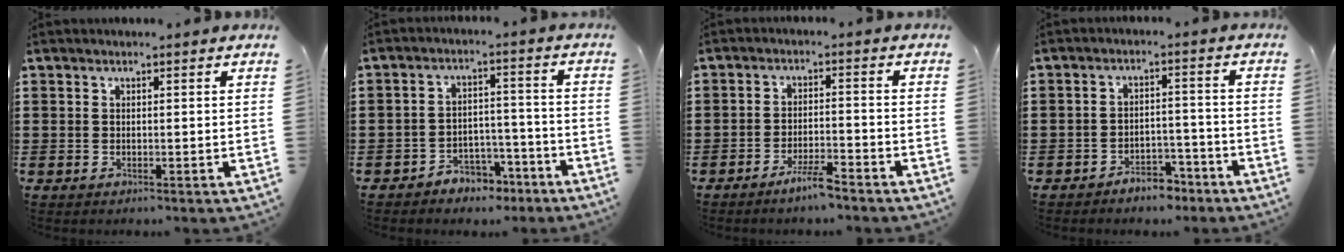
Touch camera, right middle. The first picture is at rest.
{"total": 4.2, "force": [-3.8, 1.8, 0.5], "torque": [-0.014, 0.013, -0.077]}
{"total": 3.9, "force": [-3.2, 0.4, 2.2], "torque": [-0.043, 0.003, -0.061]}
{"total": 4.1, "force": [-3.9, 1.1, 0.6], "torque": [-0.012, 0.009, -0.079]}